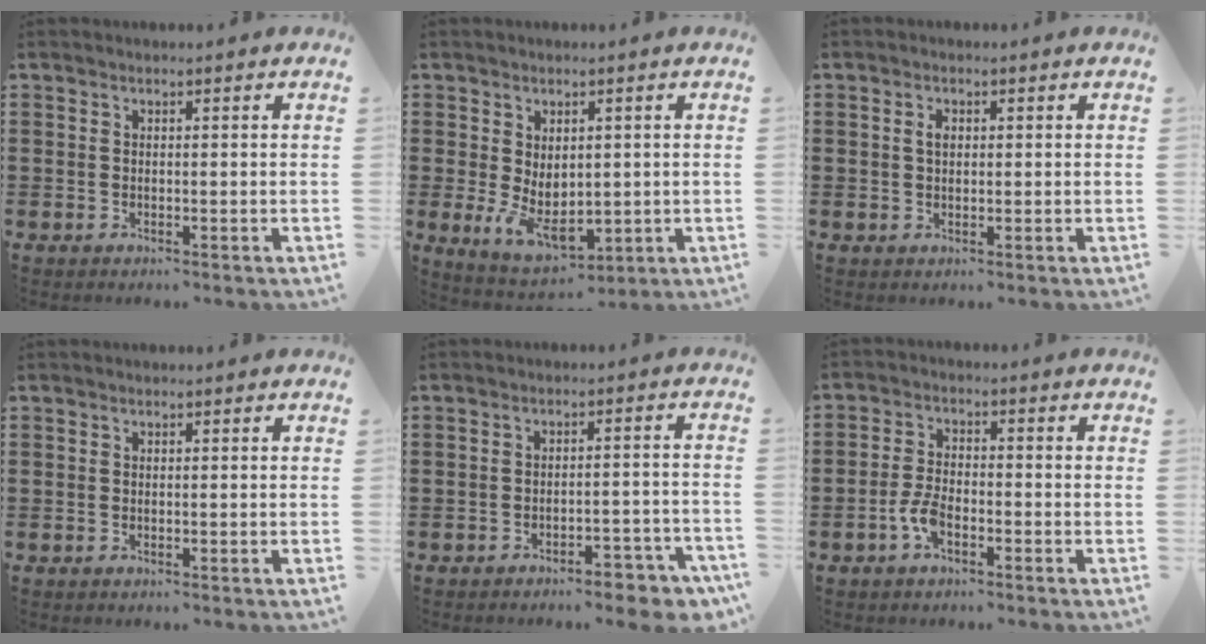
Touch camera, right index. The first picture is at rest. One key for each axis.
{"total": 6.3, "fx": -0.6, "fy": 4.1, "fz": 4.8, "tx": -0.085, "ty": -0.001, "tz": -0.010}
{"total": 1.6, "fx": 0.3, "fy": 0.9, "fz": 1.3, "tx": -0.028, "ty": 0.007, "tz": 0.005}
{"total": 0.0}
{"total": 4.4, "fx": -4.0, "fy": 0.5, "fz": 1.7, "tx": -0.027, "ty": -0.001, "tz": -0.077}
{"total": 4.1, "fx": -2.1, "fy": 1.6, "fz": 3.1, "tx": -0.082, "ty": -0.008, "tz": -0.045}